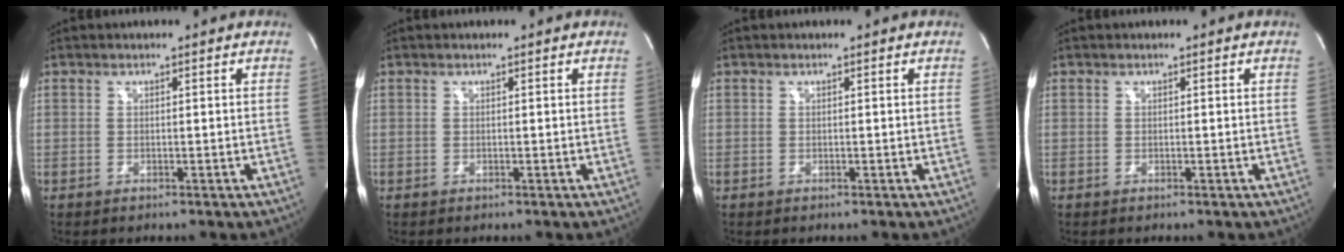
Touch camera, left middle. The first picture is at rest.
{"total": 0.0}
{"total": 0.0}
{"total": 0.0}